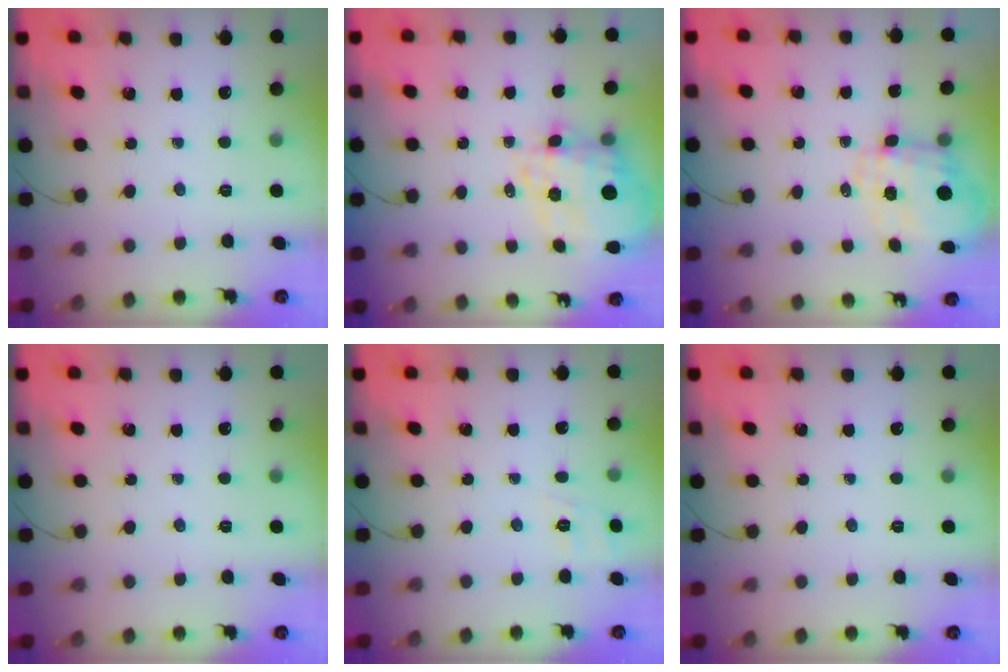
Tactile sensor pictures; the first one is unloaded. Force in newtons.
{"total": 6.1, "press": 5.6, "slide": 2.4}
{"total": 3.6, "press": 3.3, "slide": 1.5}
{"total": 0.0}
{"total": 6.5, "press": 6.3, "slide": 1.7}
{"total": 0.0}